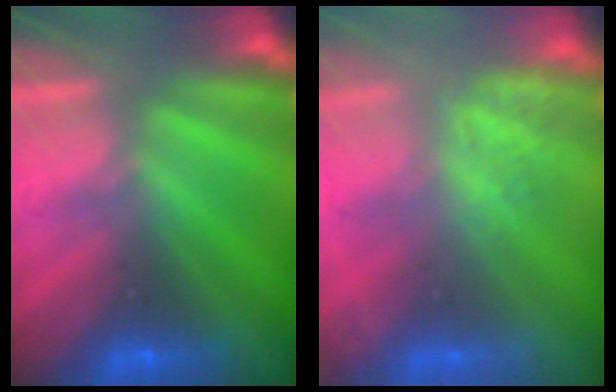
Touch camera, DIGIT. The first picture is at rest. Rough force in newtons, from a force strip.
{"total": 2.4}